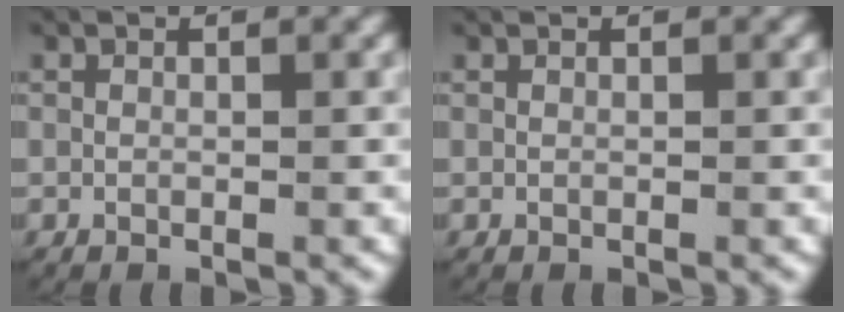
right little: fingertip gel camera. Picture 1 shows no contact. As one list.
[{"total": 0.0}]